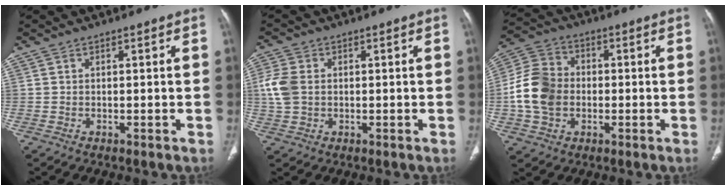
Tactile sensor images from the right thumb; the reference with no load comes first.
{"total": 6.0, "force": [0.3, 4.5, 4.0], "torque": [-0.097, 0.008, 0.006]}
{"total": 11.8, "force": [-1.2, 9.3, 7.2], "torque": [-0.130, 0.024, -0.028]}